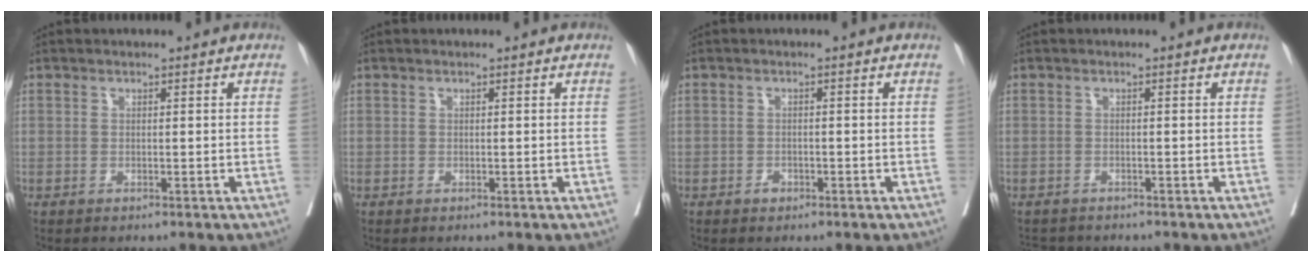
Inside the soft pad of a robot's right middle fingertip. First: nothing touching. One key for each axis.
{"total": 0.0}
{"total": 1.0, "fx": -0.6, "fy": 0.7, "fz": 0.4, "tx": -0.005, "ty": 0.003, "tz": -0.009}
{"total": 3.2, "fx": -3.0, "fy": 1.0, "fz": 0.3, "tx": -0.001, "ty": -0.007, "tz": -0.047}